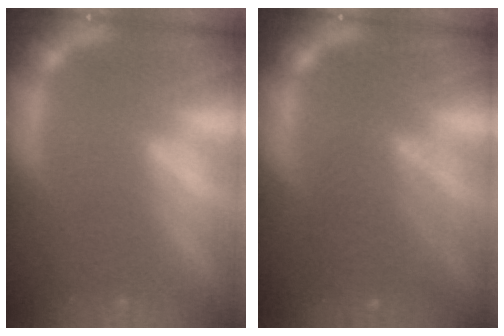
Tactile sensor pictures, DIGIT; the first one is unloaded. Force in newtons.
{"total": 5.1}